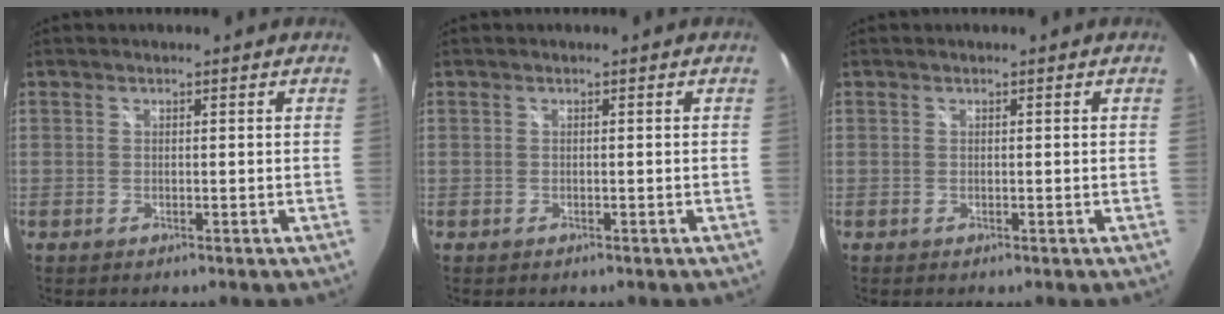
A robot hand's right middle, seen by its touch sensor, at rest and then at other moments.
{"total": 0.0}
{"total": 0.0}